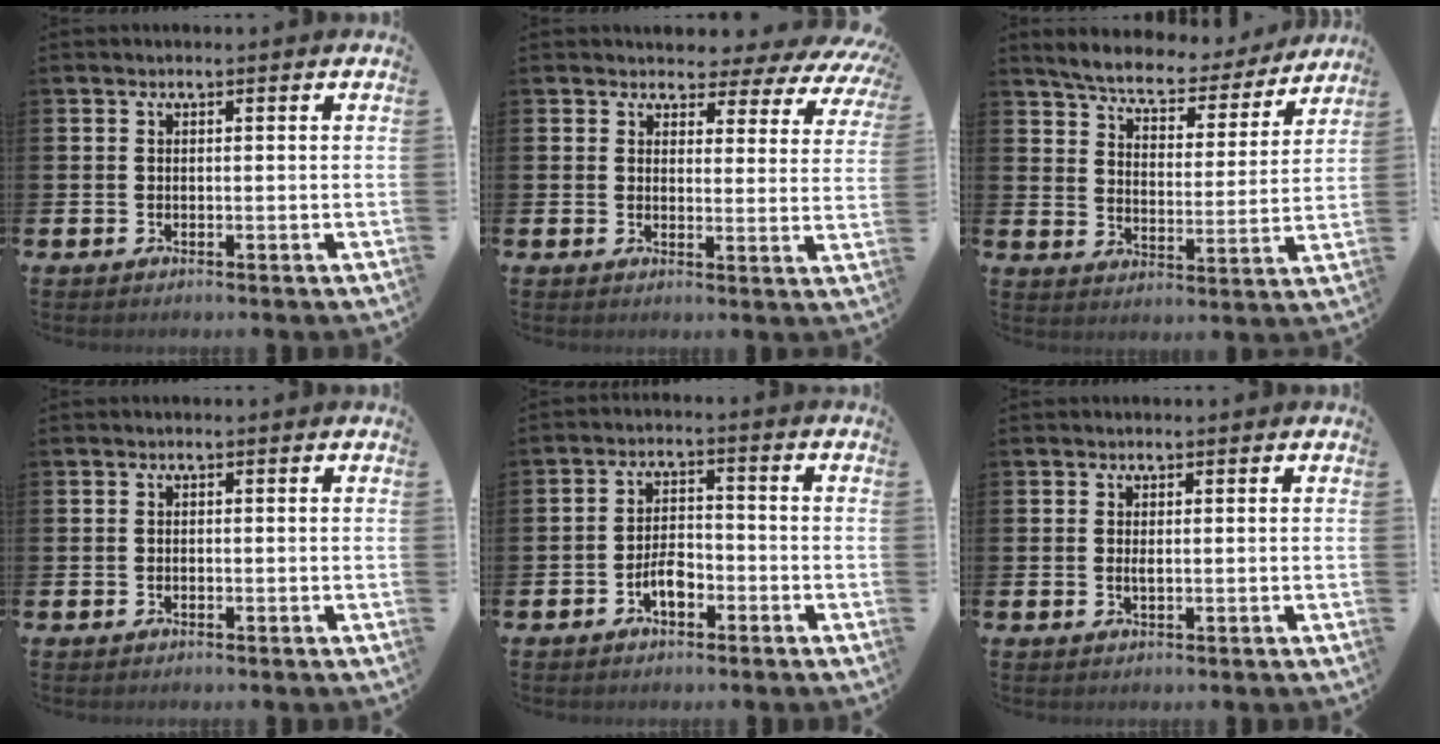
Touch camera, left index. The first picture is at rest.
{"total": 3.4, "force": [2.9, 1.6, 0.6], "torque": [-0.018, -0.031, 0.042]}
{"total": 6.7, "force": [6.3, 1.5, 1.7], "torque": [-0.060, -0.047, 0.106]}
{"total": 0.0}
{"total": 3.8, "force": [-1.9, 1.8, 2.7], "torque": [-0.046, 0.009, -0.036]}
{"total": 0.7, "force": [0.2, 0.1, 0.7], "torque": [-0.013, 0.000, 0.003]}